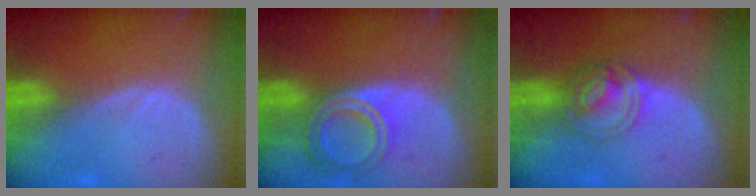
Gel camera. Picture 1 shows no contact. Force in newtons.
{"total": 6.4, "press": 5.7, "slide": 2.8}
{"total": 6.3, "press": 5.5, "slide": 3.2}